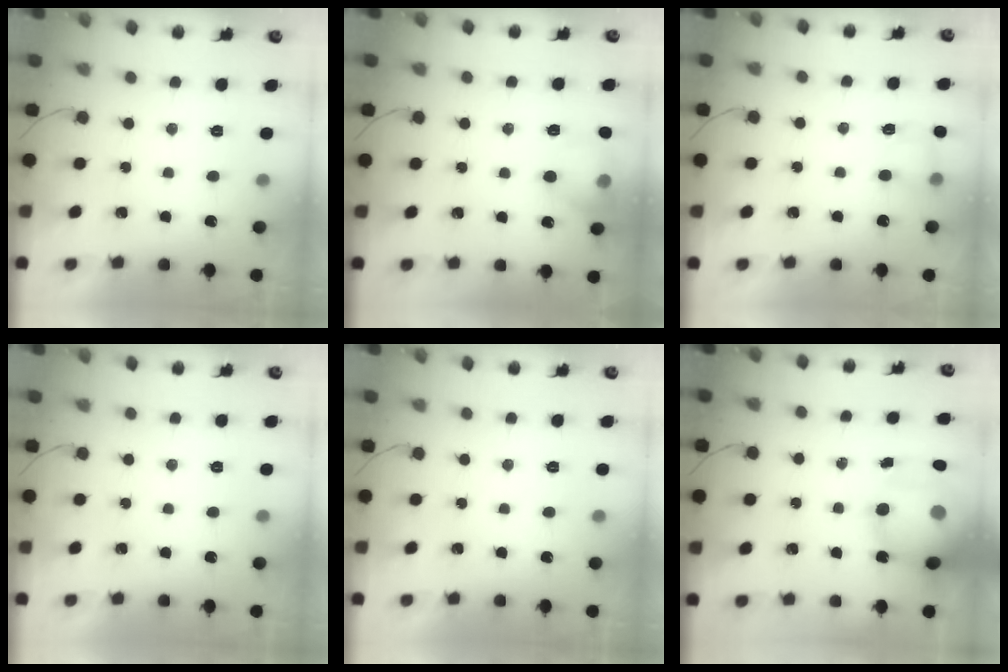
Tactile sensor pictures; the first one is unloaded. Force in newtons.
{"total": 11.6, "press": 11.5, "slide": 1.6}
{"total": 4.0, "press": 3.8, "slide": 1.2}
{"total": 0.0}
{"total": 0.0}
{"total": 14.9, "press": 14.5, "slide": 3.3}